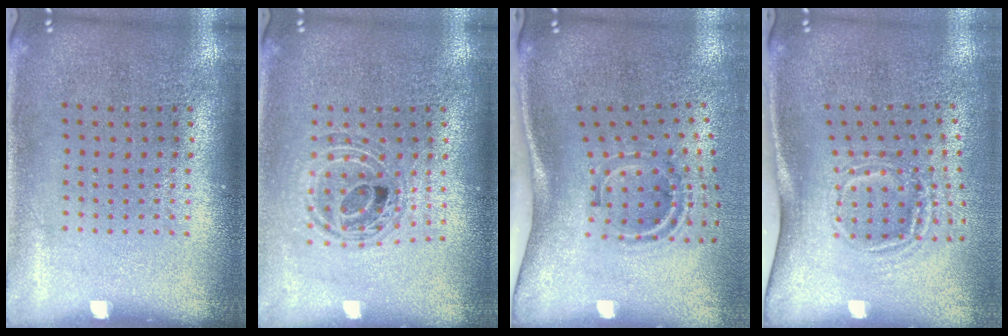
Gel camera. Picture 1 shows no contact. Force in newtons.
{"total": 0.9, "press": 0.9, "slide": 0.2}
{"total": 2.1, "press": 1.2, "slide": 1.7}
{"total": 1.8, "press": 1.2, "slide": 1.4}